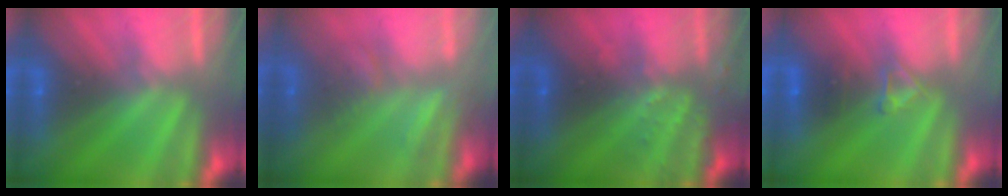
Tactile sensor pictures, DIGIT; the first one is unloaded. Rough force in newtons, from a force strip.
{"total": 3.3}
{"total": 3.2}
{"total": 2.9}